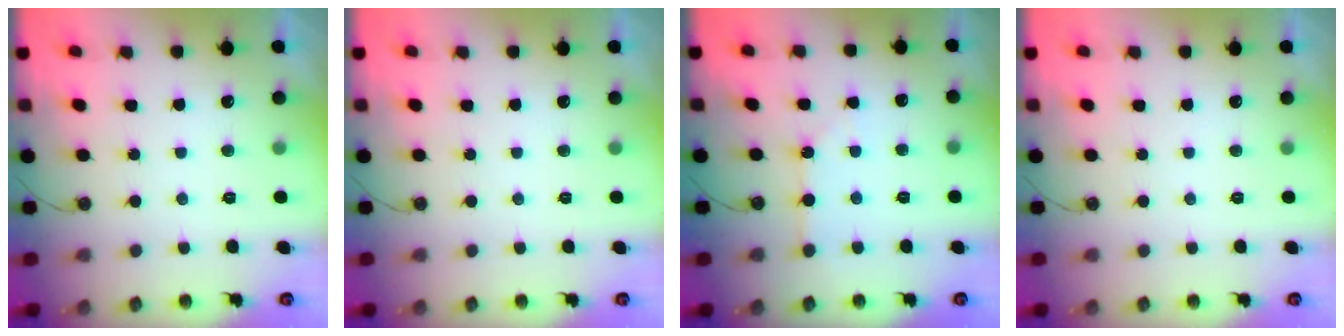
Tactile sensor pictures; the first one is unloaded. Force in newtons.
{"total": 0.0}
{"total": 2.3, "press": 2.2, "slide": 0.4}
{"total": 0.0}